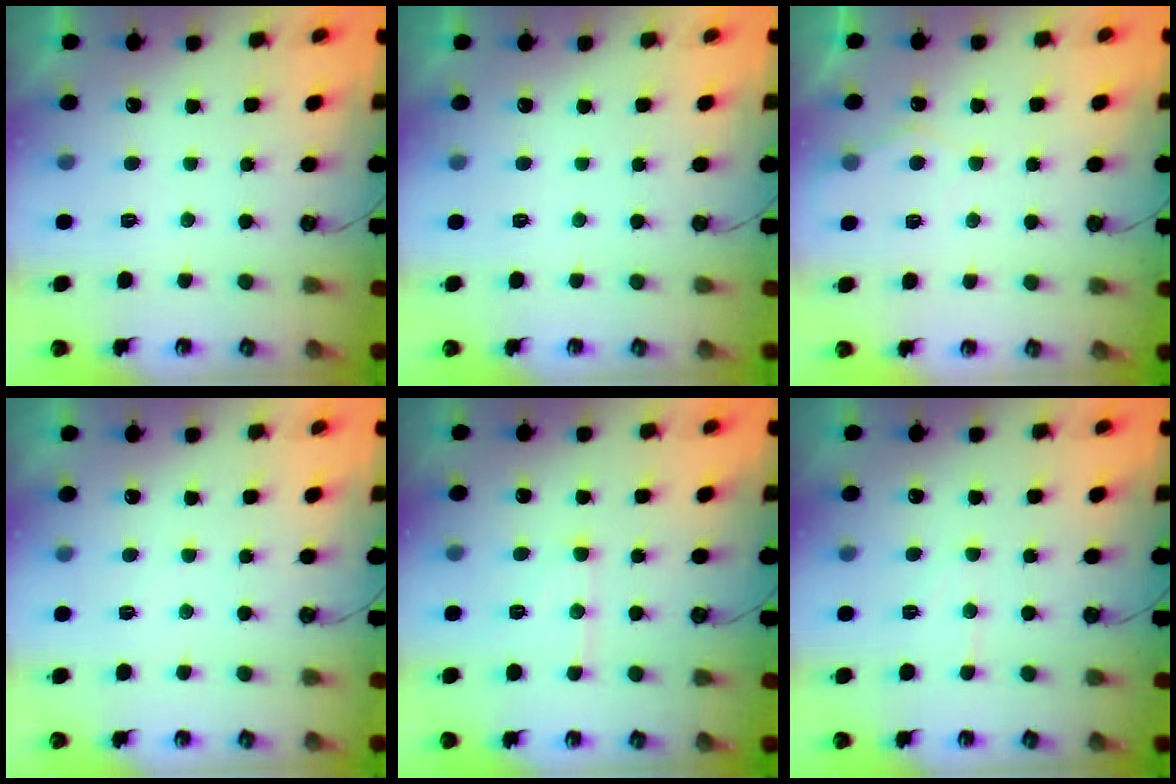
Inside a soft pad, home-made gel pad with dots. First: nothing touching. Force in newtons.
{"total": 0.0}
{"total": 6.0, "press": 6.0, "slide": 0.8}
{"total": 3.5, "press": 3.5, "slide": 0.4}
{"total": 7.9, "press": 7.9, "slide": 0.7}
{"total": 5.8, "press": 5.8, "slide": 0.4}